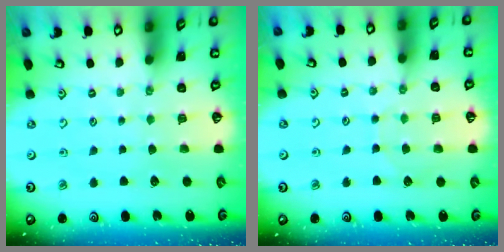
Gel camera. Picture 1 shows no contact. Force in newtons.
{"total": 5.7, "press": 5.6, "slide": 0.4}